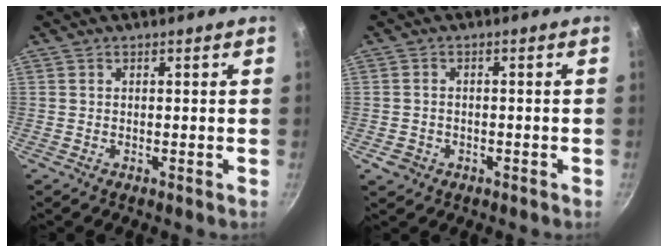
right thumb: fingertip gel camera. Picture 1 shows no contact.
{"total": 3.0, "force": [-1.2, 2.5, 1.2], "torque": [-0.020, 0.013, -0.012]}